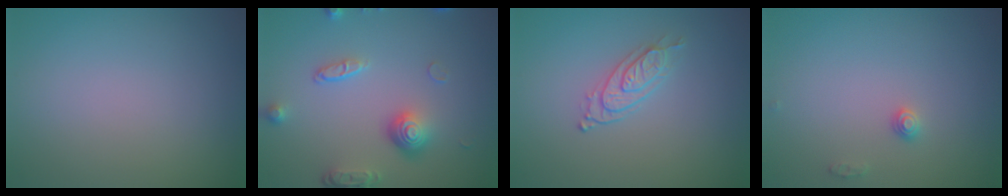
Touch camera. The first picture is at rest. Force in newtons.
{"total": 4.2, "press": 3.1, "slide": 2.9}
{"total": 2.3, "press": 2.0, "slide": 1.1}
{"total": 1.0, "press": 1.0, "slide": 0.1}